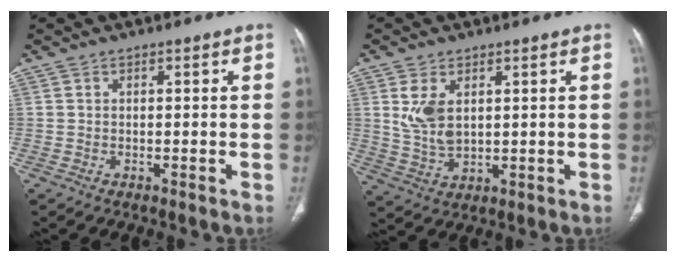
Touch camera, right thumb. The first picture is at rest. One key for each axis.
{"total": 6.8, "fx": 2.1, "fy": 3.8, "fz": 5.2, "tx": -0.103, "ty": -0.011, "tz": 0.054}